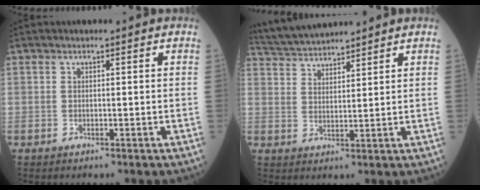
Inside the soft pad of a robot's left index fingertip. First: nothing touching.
{"total": 8.1, "force": [7.9, 0.5, 1.9], "torque": [-0.049, 0.032, 0.149]}